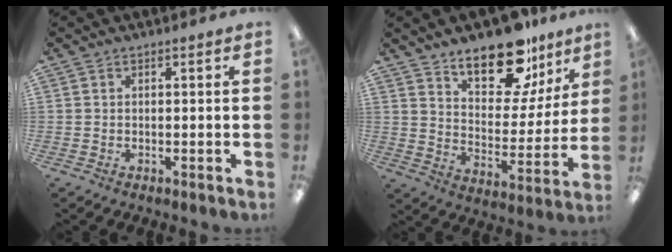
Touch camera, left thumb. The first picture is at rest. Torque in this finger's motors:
{"motor_torque": [0.94, 0.95, 1.41, -1.36, 0.10]}